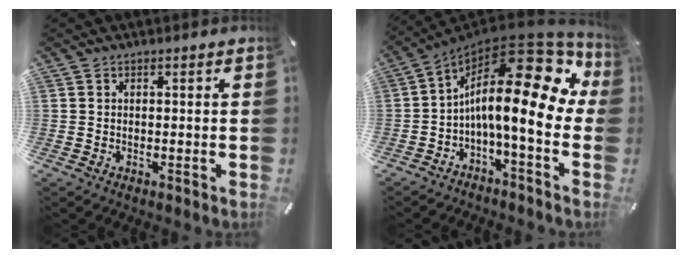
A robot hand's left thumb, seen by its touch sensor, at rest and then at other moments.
{"total": 21.1, "force": [4.8, 6.9, 19.4], "torque": [-0.337, -0.072, 0.076]}